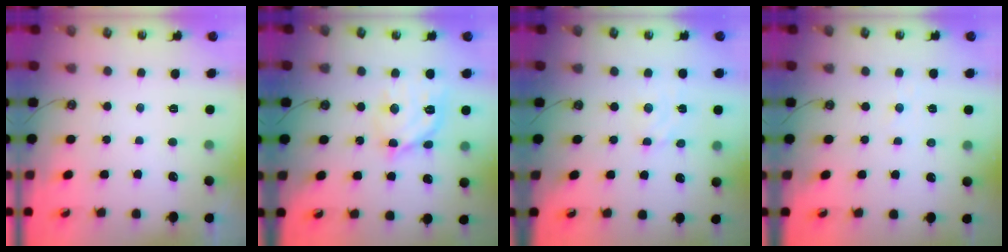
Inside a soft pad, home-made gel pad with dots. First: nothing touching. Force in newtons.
{"total": 13.4, "press": 13.3, "slide": 1.0}
{"total": 2.5, "press": 2.5, "slide": 0.3}
{"total": 2.2, "press": 2.1, "slide": 0.3}